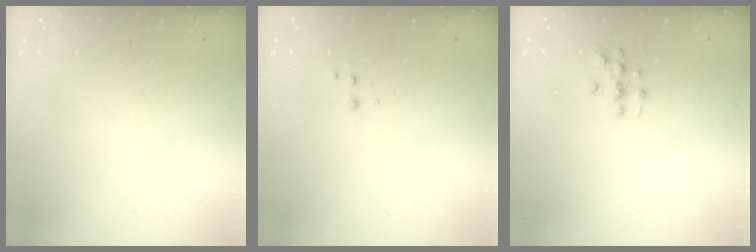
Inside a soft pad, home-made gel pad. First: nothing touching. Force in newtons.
{"total": 1.9, "press": 1.9, "slide": 0.2}
{"total": 3.1, "press": 3.0, "slide": 0.3}